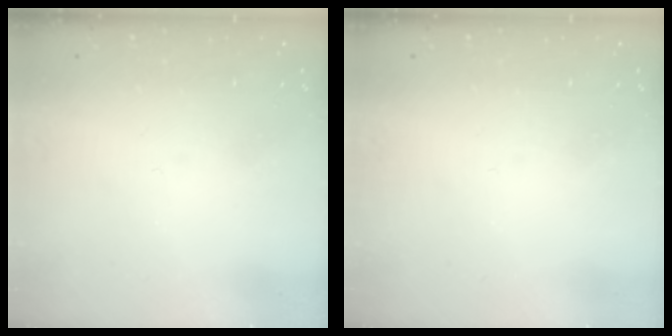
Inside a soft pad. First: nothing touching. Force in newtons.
{"total": 0.0}